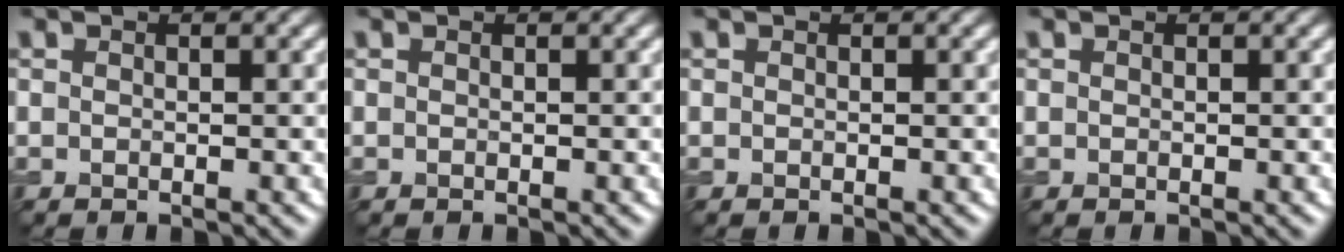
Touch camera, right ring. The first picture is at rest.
{"total": 0.0}
{"total": 0.0}
{"total": 0.0}